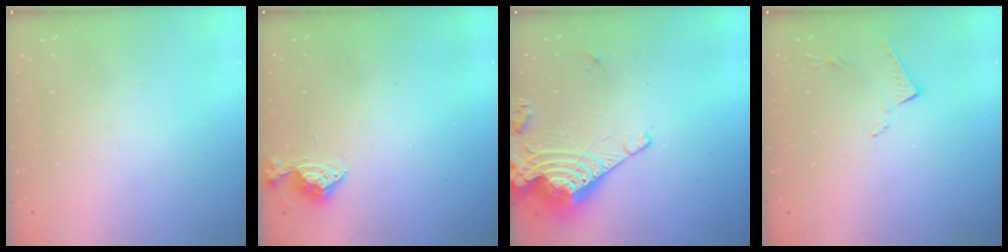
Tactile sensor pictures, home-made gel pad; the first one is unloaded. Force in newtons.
{"total": 5.3, "press": 5.3, "slide": 0.7}
{"total": 15.0, "press": 14.9, "slide": 1.2}
{"total": 6.8, "press": 6.8, "slide": 0.1}